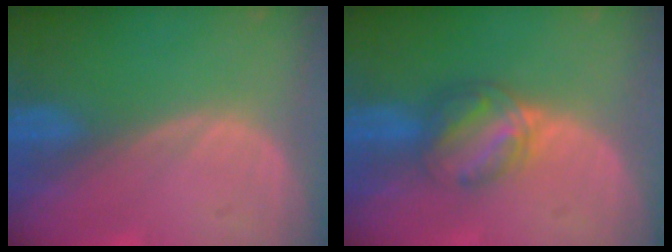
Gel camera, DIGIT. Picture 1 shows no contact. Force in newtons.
{"total": 6.2, "press": 5.3, "slide": 3.2}